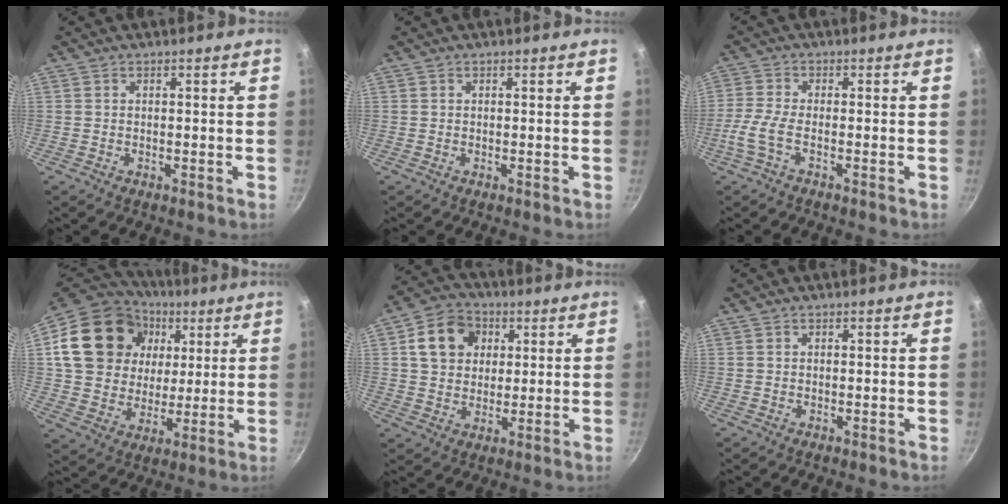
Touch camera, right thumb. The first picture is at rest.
{"total": 0.0}
{"total": 4.4, "force": [-1.9, 1.3, 3.8], "torque": [-0.100, 0.009, -0.048]}
{"total": 22.7, "force": [6.5, 18.3, 11.7], "torque": [-0.197, 0.012, 0.113]}
{"total": 11.0, "force": [3.1, 8.9, 5.6], "torque": [-0.074, 0.010, 0.043]}
{"total": 0.0}